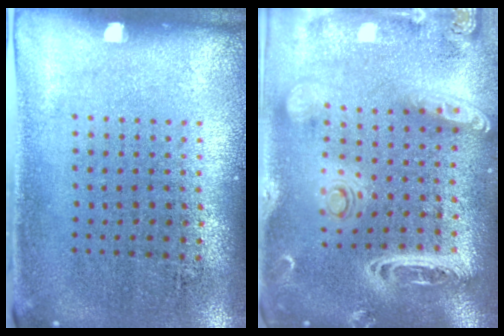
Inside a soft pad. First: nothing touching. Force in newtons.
{"total": 3.0, "press": 2.5, "slide": 1.5}